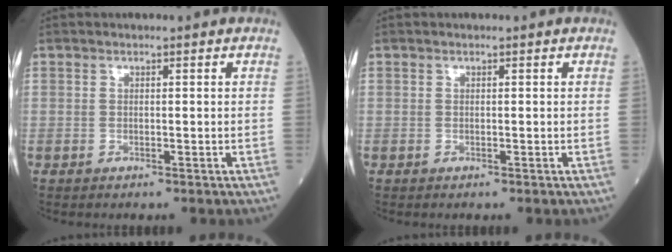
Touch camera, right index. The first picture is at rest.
{"total": 0.0}